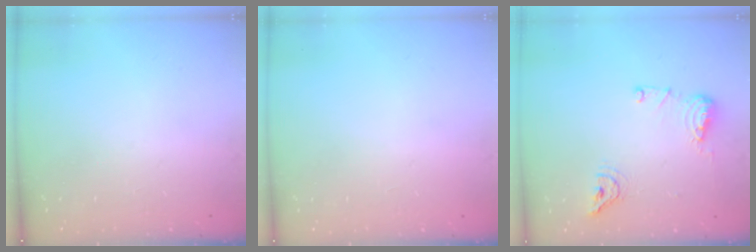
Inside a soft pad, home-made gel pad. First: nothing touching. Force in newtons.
{"total": 1.0, "press": 0.8, "slide": 0.6}
{"total": 8.9, "press": 8.7, "slide": 1.7}